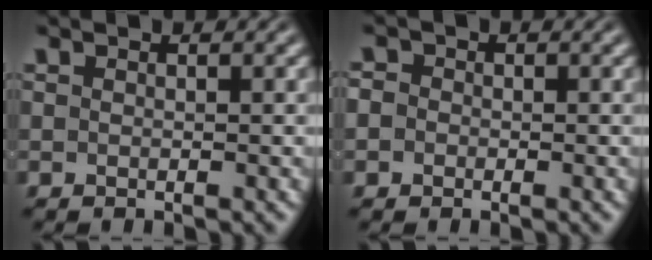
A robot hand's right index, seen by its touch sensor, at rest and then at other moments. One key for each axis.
{"total": 2.4, "fx": -0.3, "fy": 2.3, "fz": 0.7, "tx": -0.021, "ty": -0.004, "tz": -0.012}